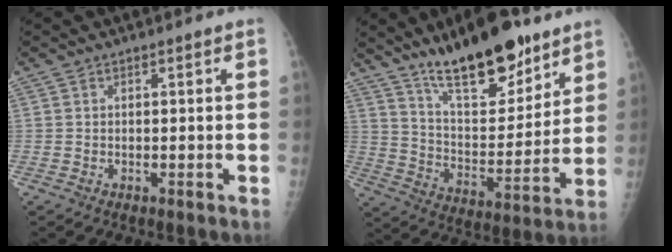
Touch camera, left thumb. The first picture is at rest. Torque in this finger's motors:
{"motor_torque": [0.35, 0.13, 0.81, -0.67, 0.09]}